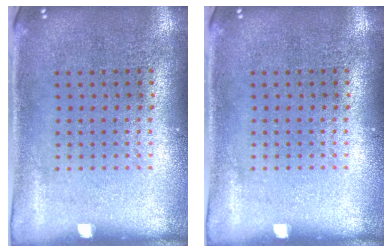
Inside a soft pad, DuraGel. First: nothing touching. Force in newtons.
{"total": 0.0}